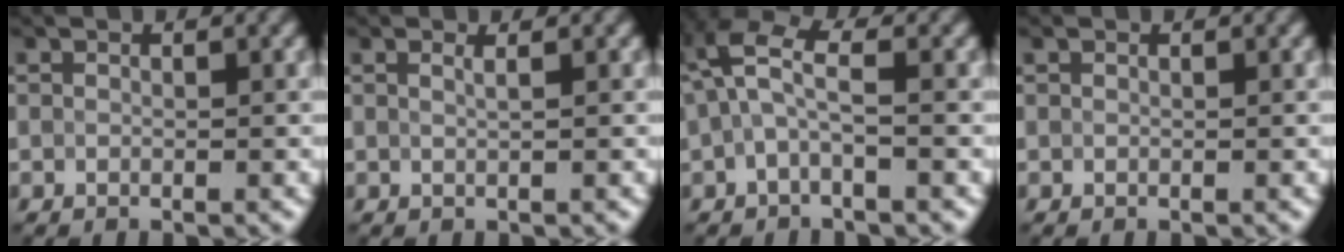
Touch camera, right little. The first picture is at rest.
{"total": 1.4, "force": [0.7, 0.6, 1.0], "torque": [-0.005, -0.002, -0.002]}
{"total": 3.8, "force": [0.6, 1.4, 3.4], "torque": [-0.078, 0.016, 0.002]}
{"total": 0.0}